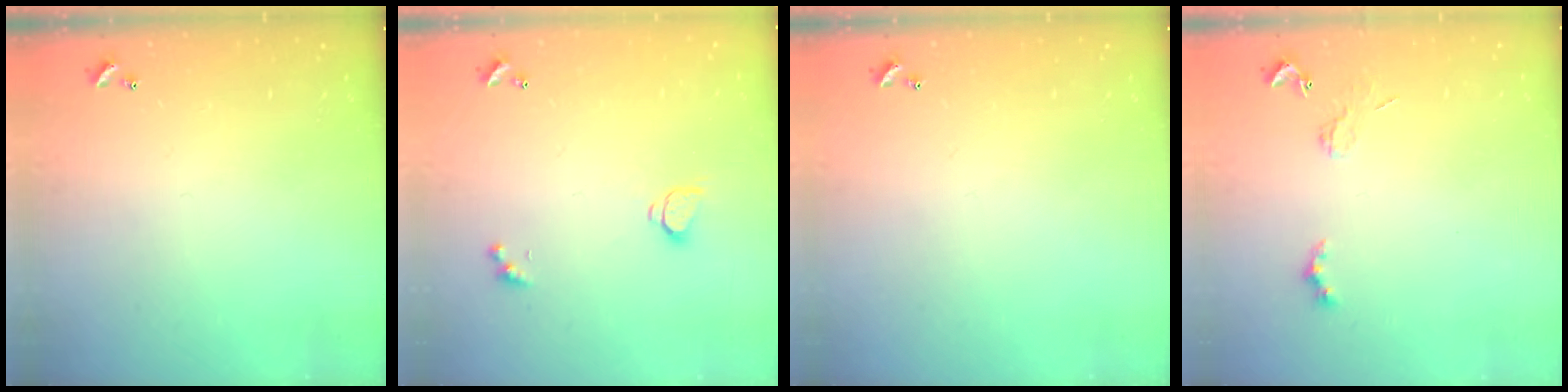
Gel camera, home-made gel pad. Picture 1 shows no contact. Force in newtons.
{"total": 1.6, "press": 1.5, "slide": 0.4}
{"total": 0.0}
{"total": 2.0, "press": 1.9, "slide": 0.4}